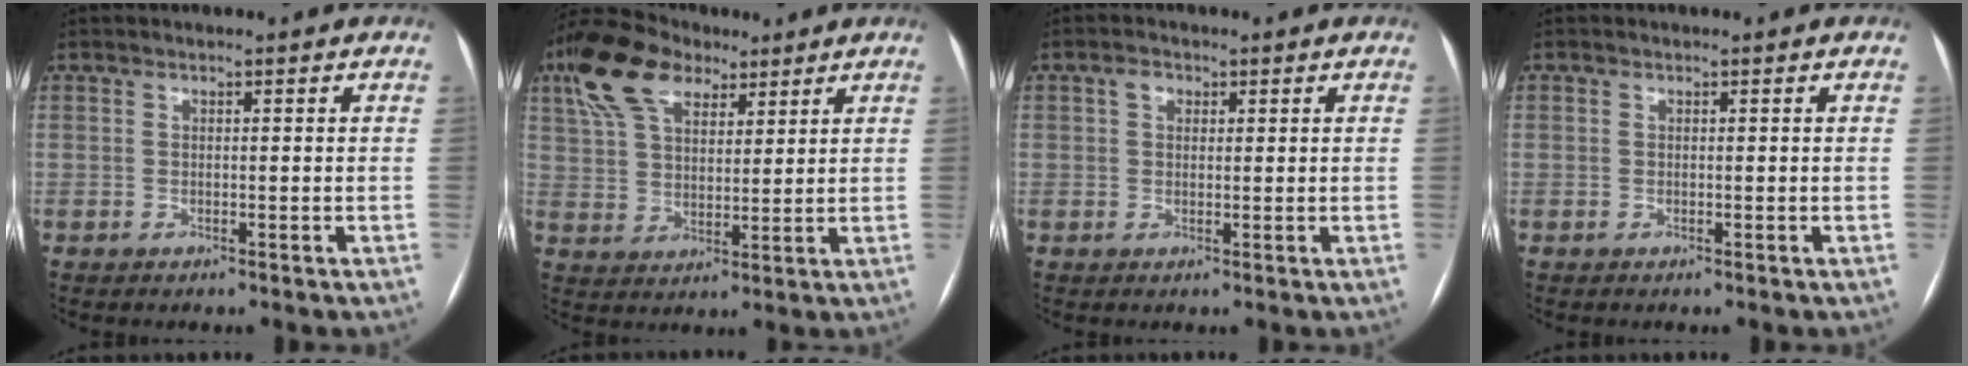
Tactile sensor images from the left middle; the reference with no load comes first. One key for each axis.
{"total": 12.5, "fx": 7.6, "fy": 6.4, "fz": 7.4, "tx": -0.164, "ty": 0.041, "tz": 0.143}
{"total": 1.9, "fx": 0.8, "fy": 1.5, "fz": 1.0, "tx": -0.022, "ty": 0.012, "tz": 0.013}
{"total": 1.2, "fx": -0.5, "fy": -0.8, "fz": -0.6, "tx": 0.012, "ty": -0.008, "tz": -0.008}